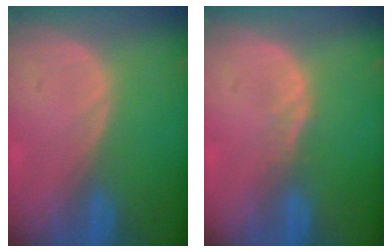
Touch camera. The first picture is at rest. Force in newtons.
{"total": 1.1, "press": 1.1, "slide": 0.1}